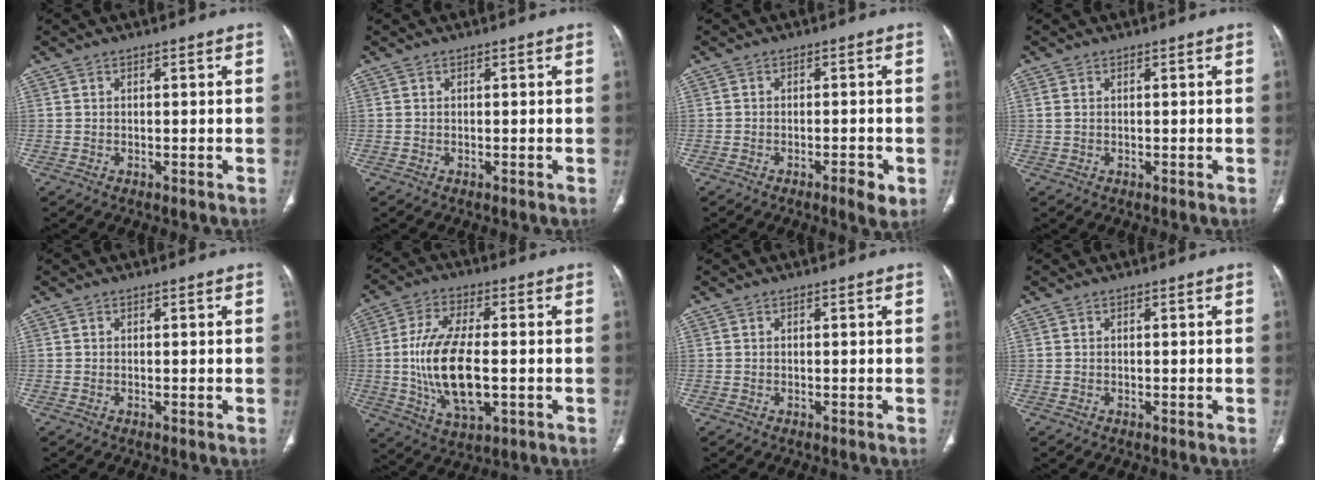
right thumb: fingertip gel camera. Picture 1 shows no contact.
{"total": 0.0}
{"total": 3.4, "force": [-1.6, 1.1, 2.8], "torque": [-0.039, 0.002, -0.023]}
{"total": 0.8, "force": [0.3, 0.5, 0.6], "torque": [-0.019, 0.009, 0.011]}
{"total": 0.0}
{"total": 14.9, "force": [-1.4, 6.8, 13.2], "torque": [-0.255, 0.000, -0.020]}
{"total": 0.0}
{"total": 0.0}